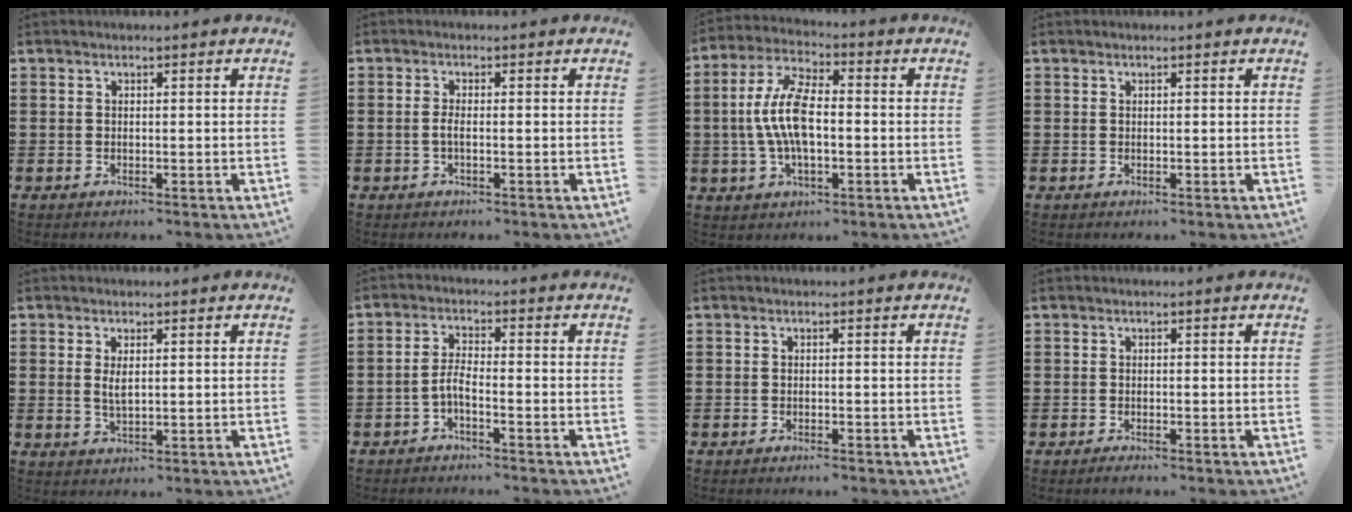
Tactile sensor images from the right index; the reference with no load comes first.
{"total": 1.7, "force": [-0.5, 0.3, 1.6], "torque": [-0.044, -0.005, -0.014]}
{"total": 9.3, "force": [-0.5, 3.6, 8.6], "torque": [-0.195, -0.007, -0.016]}
{"total": 0.0}
{"total": 2.7, "force": [0.5, 0.8, 2.5], "torque": [-0.052, 0.001, 0.007]}
{"total": 2.9, "force": [-1.7, 0.5, 2.3], "torque": [-0.057, 0.001, -0.039]}
{"total": 0.7, "force": [-0.6, 0.0, 0.3], "torque": [-0.007, -0.003, -0.012]}
{"total": 0.7, "force": [-0.7, 0.1, 0.2], "torque": [-0.005, -0.002, -0.013]}